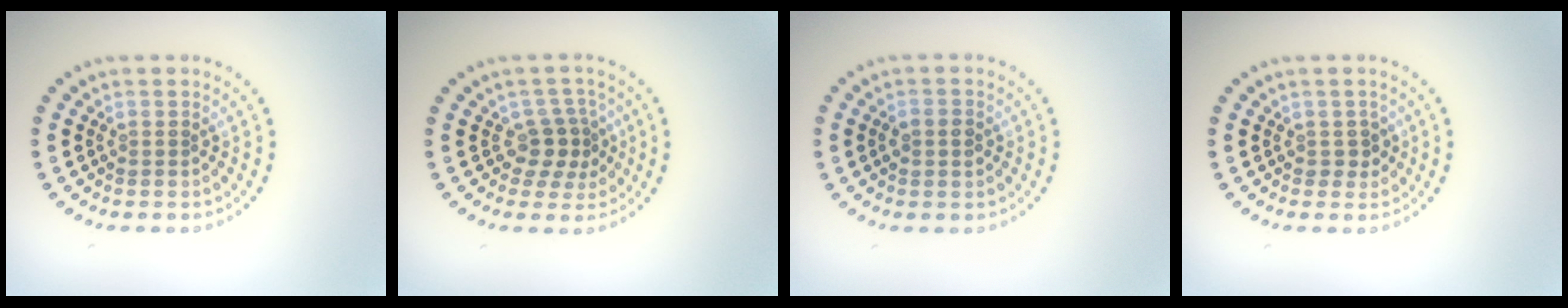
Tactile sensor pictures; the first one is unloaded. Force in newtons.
{"total": 2.6, "press": 2.2, "slide": 1.4}
{"total": 1.5, "press": 1.5, "slide": 0.3}
{"total": 1.2, "press": 1.1, "slide": 0.5}